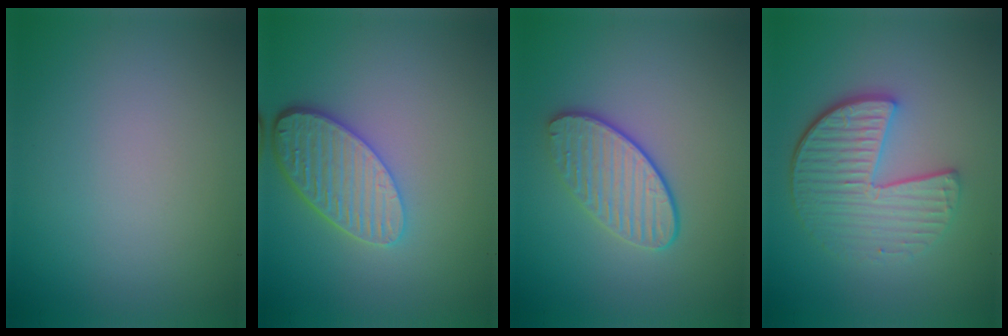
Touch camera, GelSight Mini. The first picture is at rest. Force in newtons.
{"total": 5.0, "press": 3.9, "slide": 3.2}
{"total": 3.0, "press": 2.8, "slide": 1.2}
{"total": 5.3, "press": 4.0, "slide": 3.5}